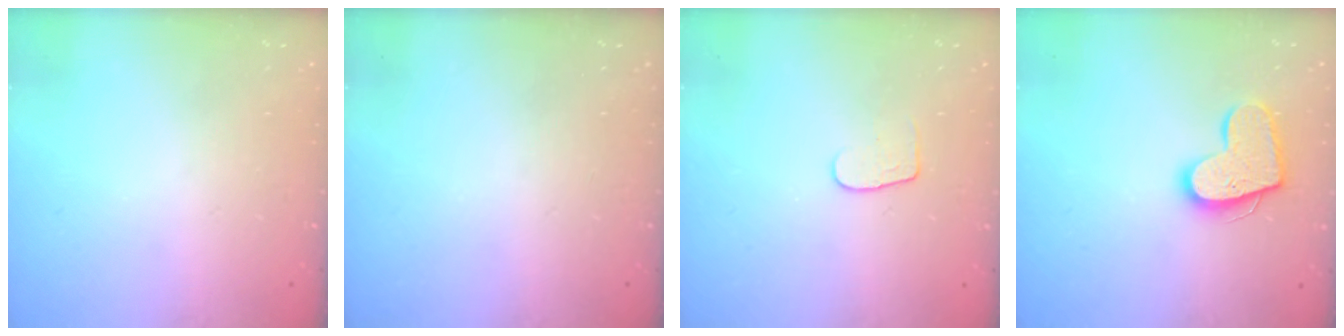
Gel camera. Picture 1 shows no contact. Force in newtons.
{"total": 0.0}
{"total": 4.3, "press": 4.3, "slide": 0.5}
{"total": 14.2, "press": 14.2, "slide": 1.0}